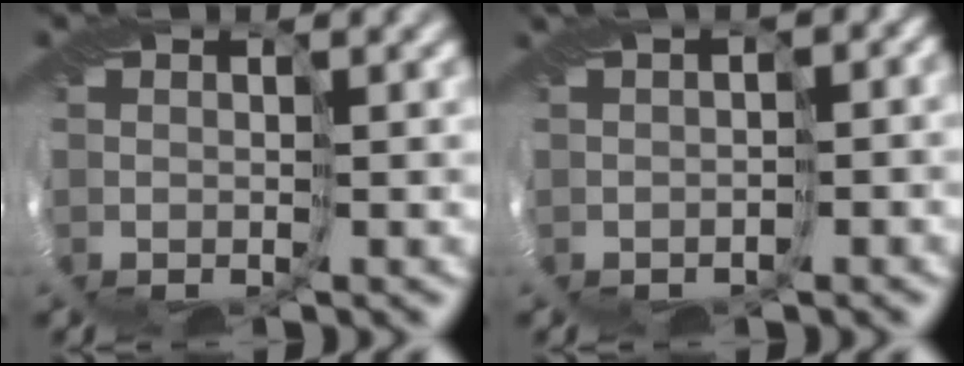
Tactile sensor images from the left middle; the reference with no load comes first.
{"total": 4.6, "force": [0.9, 2.5, 3.8], "torque": [-0.051, 0.020, 0.017]}